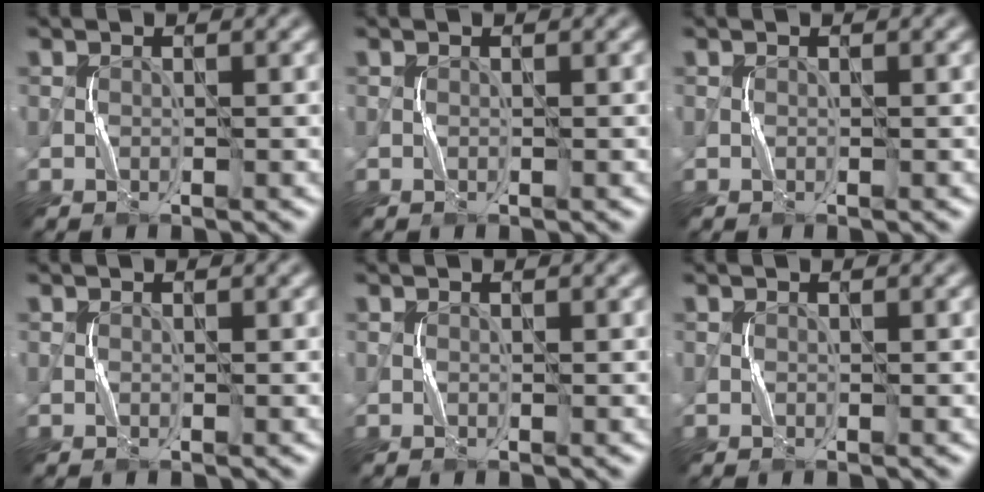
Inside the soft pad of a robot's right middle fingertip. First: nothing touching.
{"total": 0.0}
{"total": 0.0}
{"total": 0.0}
{"total": 0.0}
{"total": 0.0}